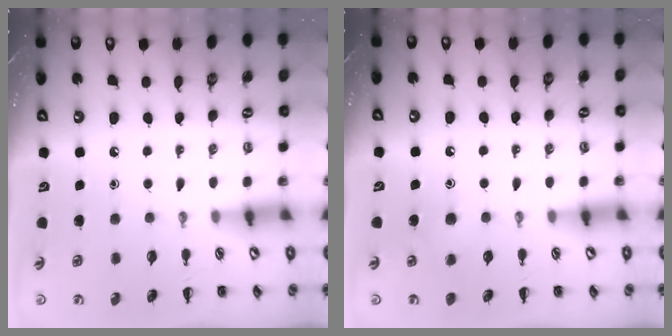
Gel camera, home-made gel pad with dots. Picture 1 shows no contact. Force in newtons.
{"total": 5.5, "press": 5.2, "slide": 1.9}